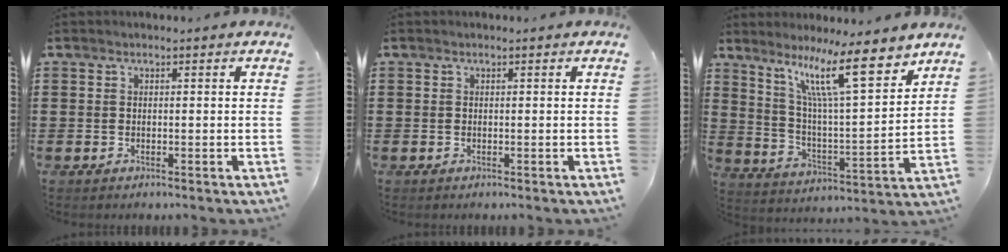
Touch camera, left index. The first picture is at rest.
{"total": 0.0}
{"total": 13.4, "force": [9.1, 1.7, 9.6], "torque": [-0.195, -0.039, 0.150]}